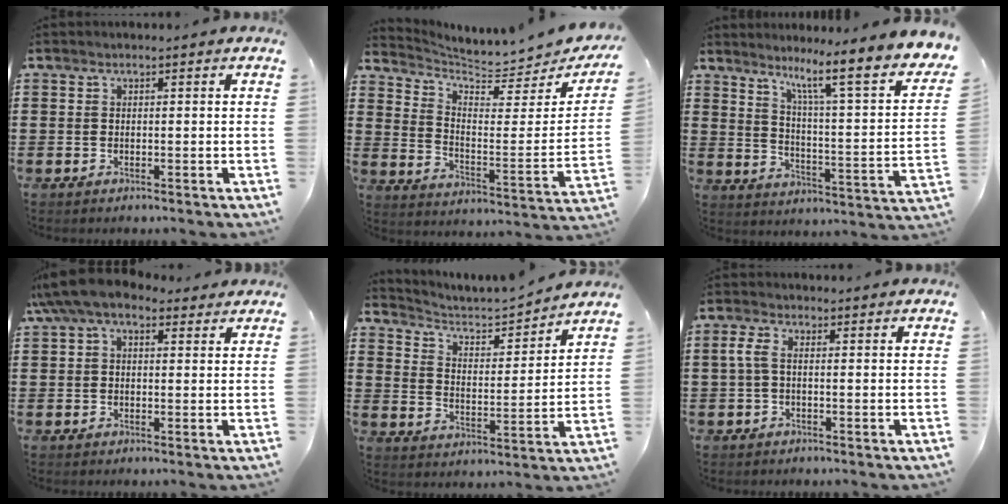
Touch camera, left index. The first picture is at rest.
{"total": 5.2, "force": [5.1, 0.4, 1.2], "torque": [-0.043, -0.050, 0.082]}
{"total": 8.2, "force": [6.1, -0.4, 5.4], "torque": [-0.098, -0.065, 0.083]}
{"total": 6.5, "force": [4.5, 2.6, 3.9], "torque": [-0.089, 0.004, 0.083]}
{"total": 3.6, "force": [3.2, 1.2, 1.1], "torque": [-0.043, -0.027, 0.045]}
{"total": 2.4, "force": [-0.2, 1.0, 2.2], "torque": [-0.057, -0.001, -0.009]}